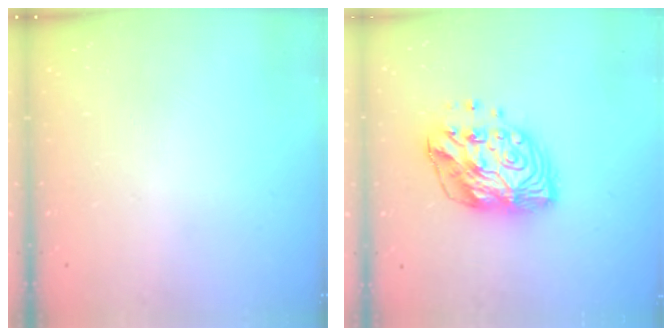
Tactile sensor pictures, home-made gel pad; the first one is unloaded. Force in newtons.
{"total": 13.7, "press": 13.6, "slide": 1.2}